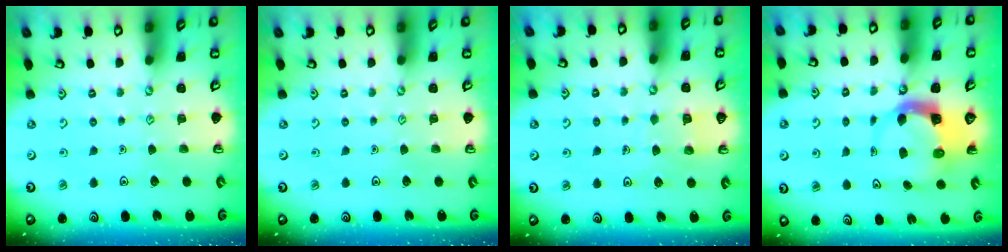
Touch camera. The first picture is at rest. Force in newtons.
{"total": 0.0}
{"total": 5.3, "press": 5.3, "slide": 0.5}
{"total": 5.1, "press": 5.0, "slide": 0.7}